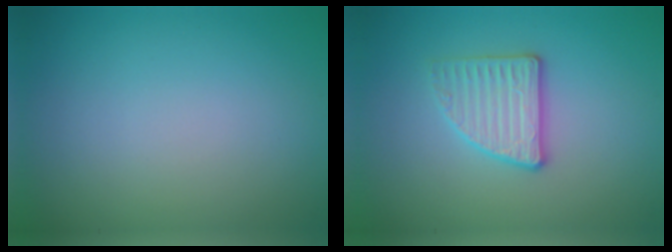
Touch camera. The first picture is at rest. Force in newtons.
{"total": 2.9, "press": 2.8, "slide": 0.7}